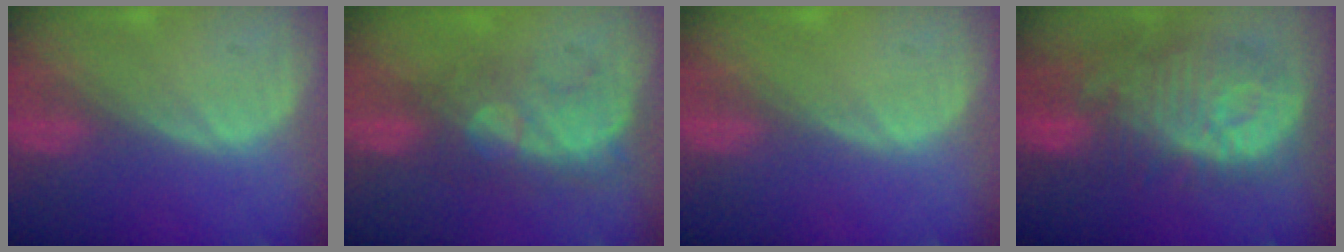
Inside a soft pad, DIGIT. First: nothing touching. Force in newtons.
{"total": 8.2, "press": 7.3, "slide": 3.7}
{"total": 0.0}
{"total": 12.1, "press": 11.0, "slide": 5.0}